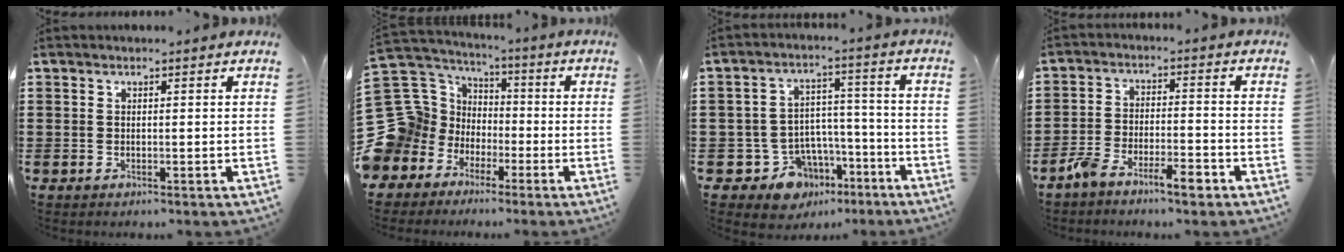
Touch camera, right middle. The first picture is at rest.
{"total": 13.7, "force": [-3.2, 12.7, 4.1], "torque": [-0.168, -0.014, -0.045]}
{"total": 8.1, "force": [-5.3, 5.9, 1.5], "torque": [-0.038, 0.024, -0.091]}
{"total": 5.8, "force": [-4.6, 1.7, 3.2], "torque": [-0.071, 0.006, -0.088]}